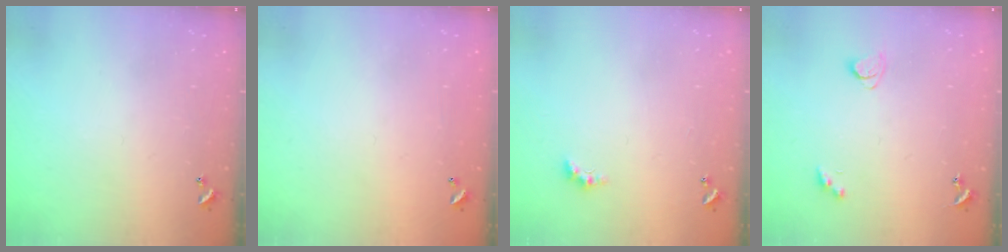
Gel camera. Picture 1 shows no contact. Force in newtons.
{"total": 2.7, "press": 2.7, "slide": 0.1}
{"total": 1.6, "press": 1.5, "slide": 0.5}
{"total": 2.2, "press": 2.1, "slide": 0.7}